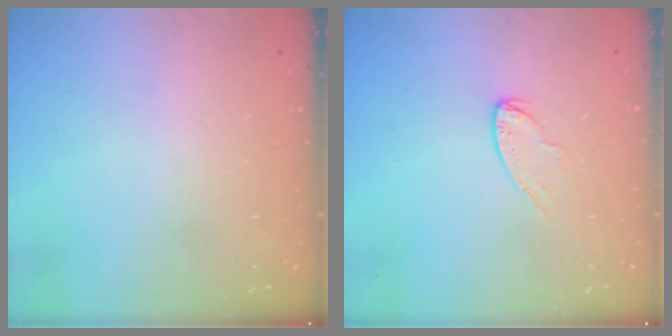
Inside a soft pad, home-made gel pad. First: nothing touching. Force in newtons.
{"total": 7.1, "press": 7.0, "slide": 0.6}